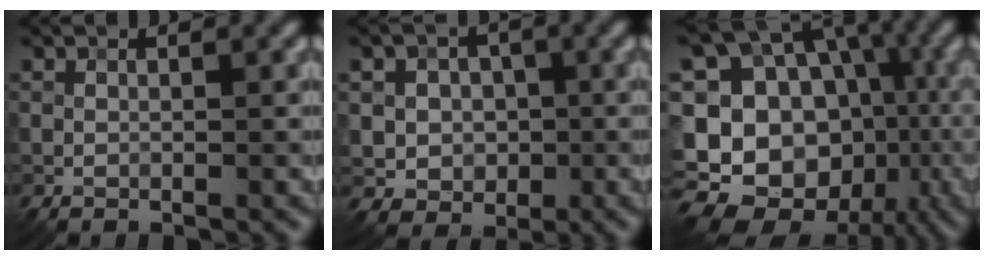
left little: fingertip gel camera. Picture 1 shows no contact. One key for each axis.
{"total": 4.5, "fx": 0.1, "fy": 4.1, "fz": 1.8, "tx": -0.009, "ty": 0.012, "tz": -0.017}
{"total": 20.8, "fx": -6.6, "fy": 17.1, "fz": 9.8, "tx": -0.182, "ty": -0.003, "tz": -0.102}